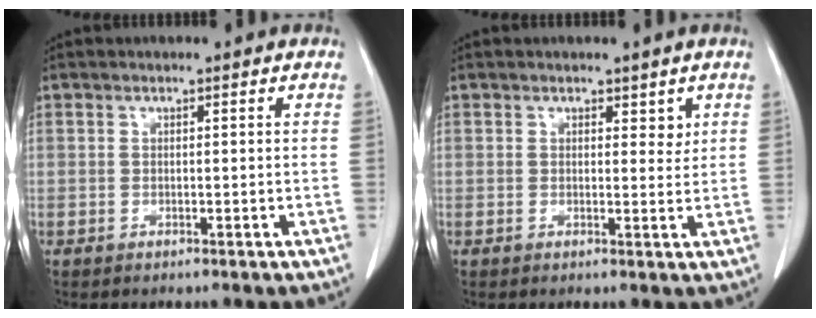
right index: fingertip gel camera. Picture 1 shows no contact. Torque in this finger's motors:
{"motor_torque": [0.06, 0.21, 0.04, 0.00]}